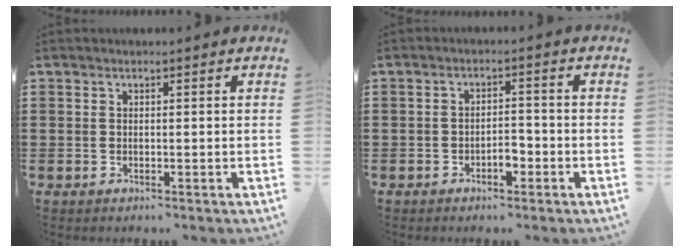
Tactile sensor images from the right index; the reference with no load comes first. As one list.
[{"total": 2.7, "force": [-1.6, 1.2, 1.9], "torque": [-0.037, 0.004, -0.031]}]